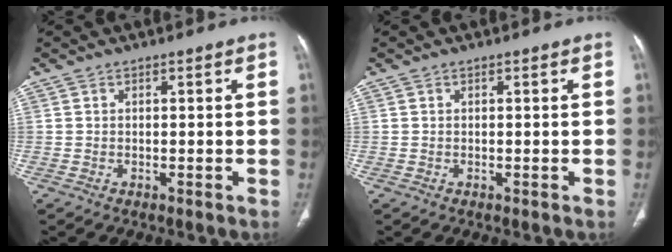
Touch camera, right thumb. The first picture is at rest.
{"total": 0.0}